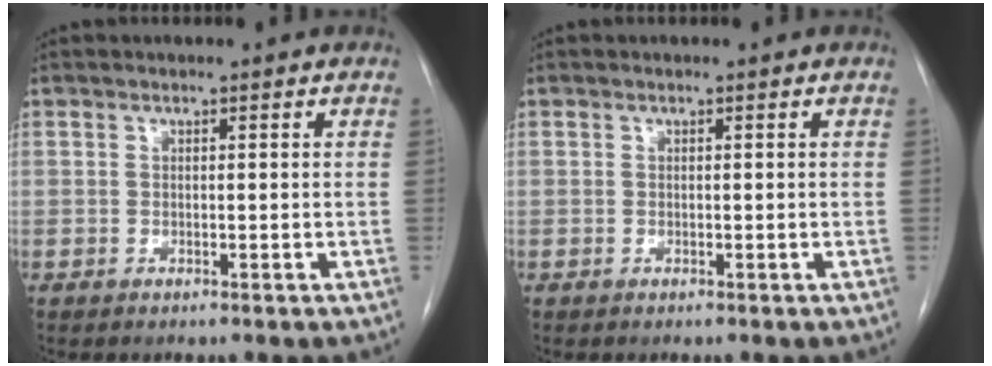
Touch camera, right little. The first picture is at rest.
{"total": 0.0}